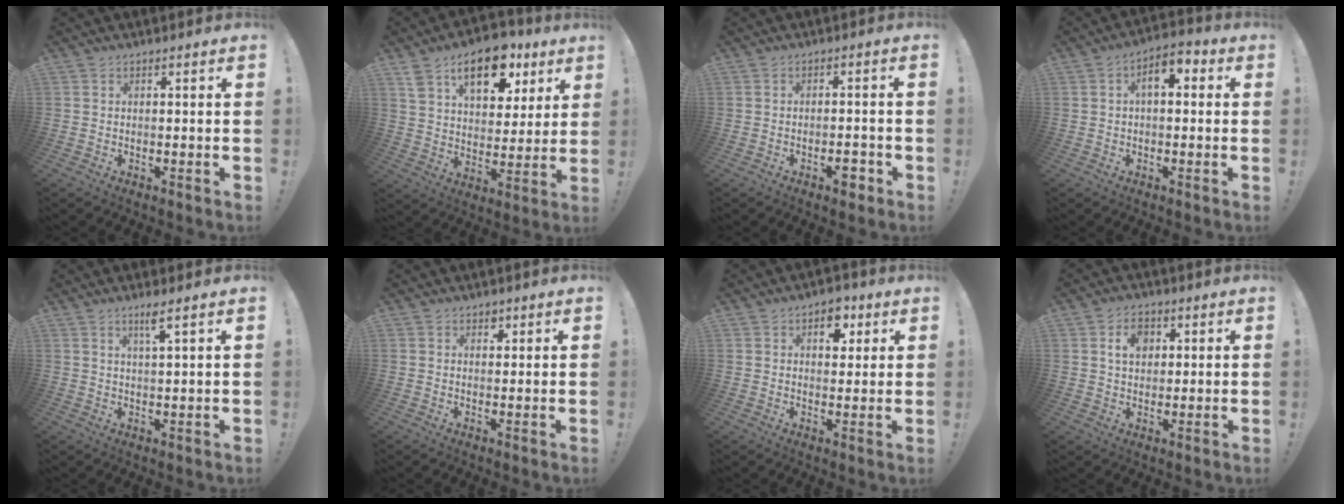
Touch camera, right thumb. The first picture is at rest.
{"total": 16.8, "force": [10.0, 9.1, 10.1], "torque": [-0.153, -0.043, 0.175]}
{"total": 2.0, "force": [-1.4, 0.5, 1.3], "torque": [-0.009, 0.003, -0.025]}
{"total": 6.1, "force": [1.0, 3.3, 5.1], "torque": [-0.072, 0.001, 0.013]}
{"total": 3.8, "force": [2.3, -0.3, 3.0], "torque": [-0.051, -0.005, 0.034]}
{"total": 1.9, "force": [1.3, 1.4, 0.4], "torque": [0.009, -0.010, 0.019]}
{"total": 6.4, "force": [2.8, 4.8, 3.3], "torque": [-0.025, -0.008, 0.045]}
{"total": 6.2, "force": [2.1, 4.5, 3.8], "torque": [-0.052, 0.002, 0.035]}